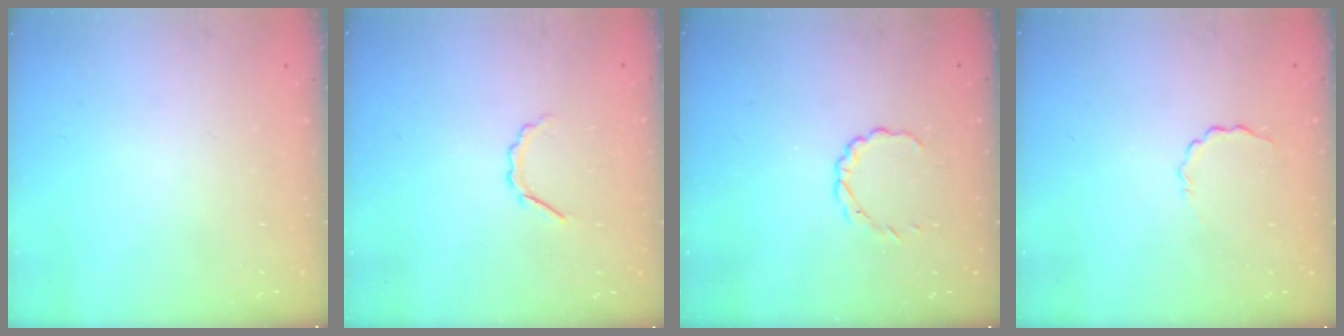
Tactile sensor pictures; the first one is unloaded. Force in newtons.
{"total": 3.2, "press": 3.1, "slide": 1.0}
{"total": 2.8, "press": 2.7, "slide": 0.9}
{"total": 2.9, "press": 2.7, "slide": 0.9}